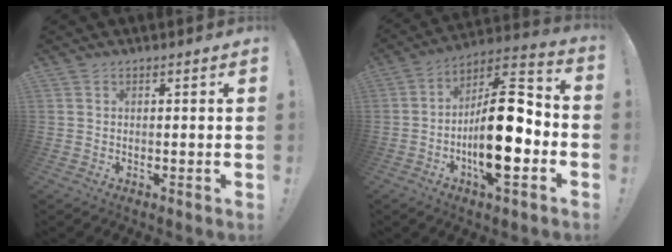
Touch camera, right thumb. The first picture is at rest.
{"total": 20.7, "force": [-4.8, 7.3, 18.8], "torque": [-0.315, 0.022, -0.075]}